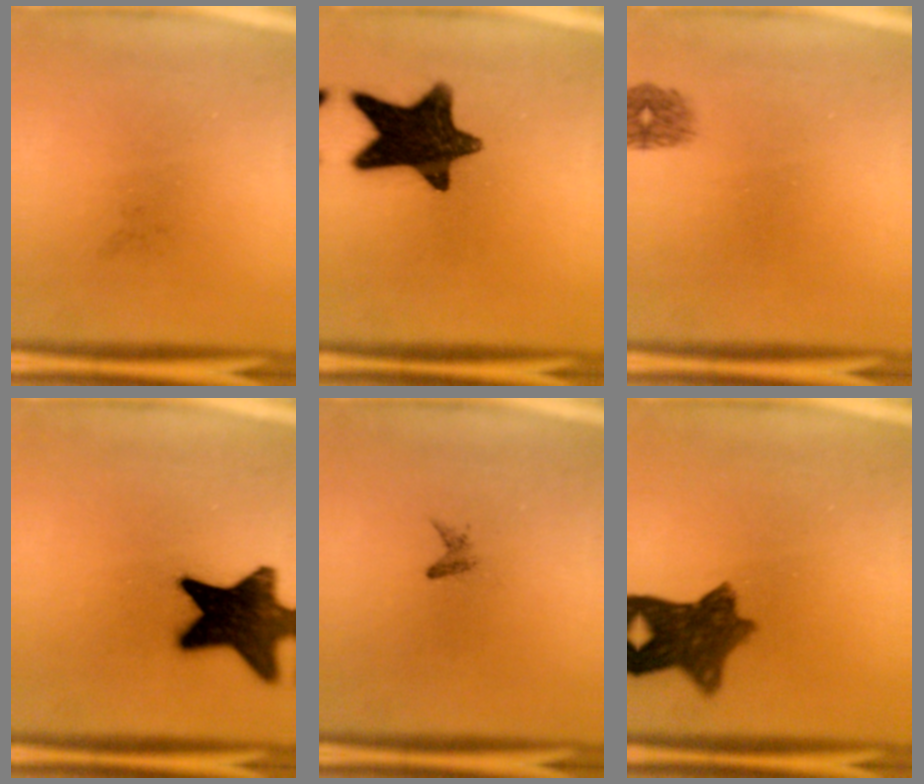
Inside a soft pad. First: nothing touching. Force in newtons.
{"total": 14.2}
{"total": 1.6}
{"total": 18.0}
{"total": 0.9}
{"total": 9.2}